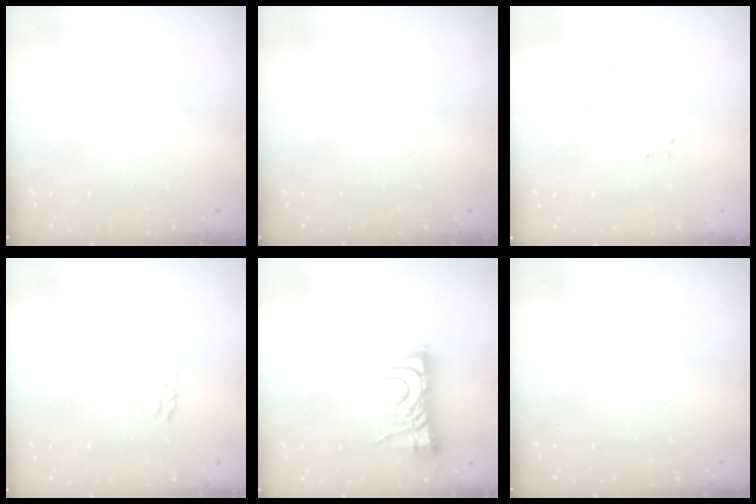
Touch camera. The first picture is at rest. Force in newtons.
{"total": 0.0}
{"total": 3.3, "press": 3.2, "slide": 0.4}
{"total": 3.2, "press": 3.2, "slide": 0.5}
{"total": 7.0, "press": 7.0, "slide": 0.9}
{"total": 0.0}